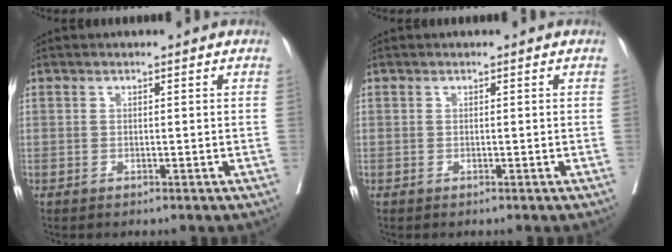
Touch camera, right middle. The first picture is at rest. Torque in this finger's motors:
{"motor_torque": [0.01, 0.02, -0.17, -0.09]}